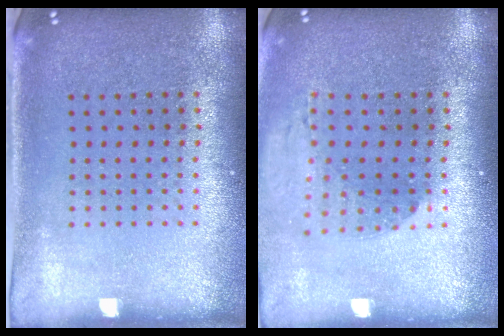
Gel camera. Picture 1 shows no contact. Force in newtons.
{"total": 1.3, "press": 1.3, "slide": 0.4}